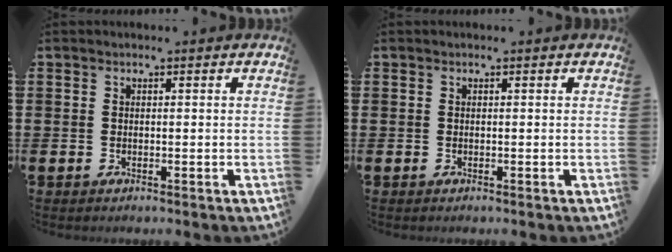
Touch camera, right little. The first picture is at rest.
{"total": 0.0}